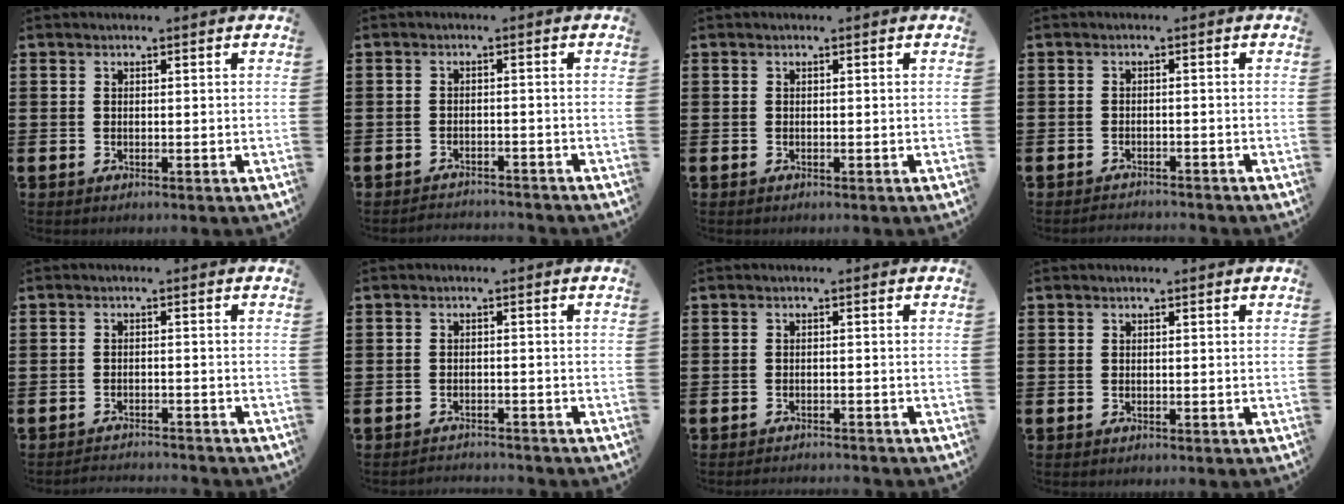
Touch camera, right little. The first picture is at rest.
{"total": 1.7, "force": [-1.7, 0.0, -0.2], "torque": [-0.003, 0.003, -0.037]}
{"total": 0.0}
{"total": 1.3, "force": [-1.3, -0.1, -0.1], "torque": [-0.001, 0.003, -0.027]}
{"total": 1.8, "force": [-1.8, -0.1, -0.1], "torque": [-0.002, 0.005, -0.038]}
{"total": 1.4, "force": [-1.4, -0.1, -0.2], "torque": [-0.001, 0.004, -0.030]}
{"total": 1.2, "force": [-1.2, -0.1, -0.1], "torque": [-0.001, 0.003, -0.025]}
{"total": 0.0}